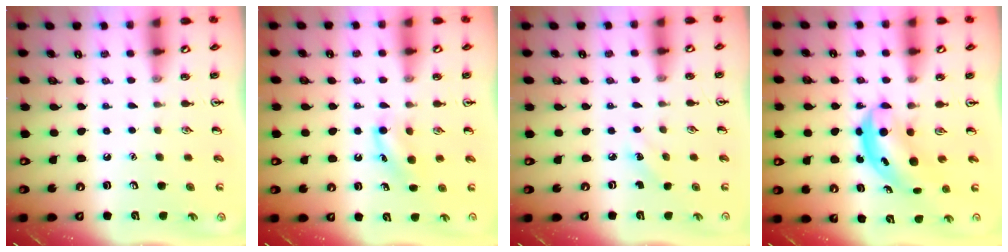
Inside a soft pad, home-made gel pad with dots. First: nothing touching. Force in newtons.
{"total": 6.0, "press": 5.8, "slide": 1.5}
{"total": 2.4, "press": 2.3, "slide": 0.9}
{"total": 5.1, "press": 5.1, "slide": 0.6}